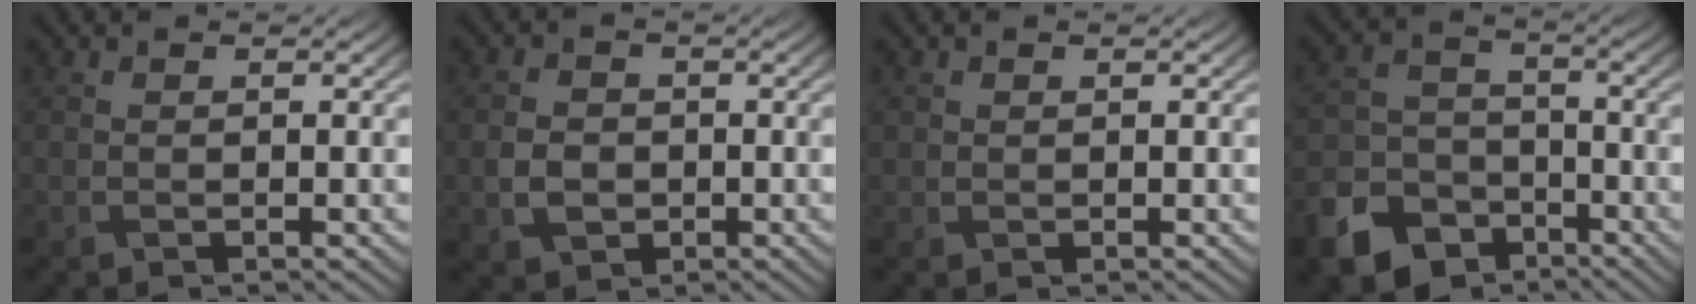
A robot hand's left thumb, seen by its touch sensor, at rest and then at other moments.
{"total": 3.6, "force": [-0.8, 2.9, 1.9], "torque": [-0.046, -0.003, -0.014]}
{"total": 0.7, "force": [0.2, 0.7, 0.1], "torque": [-0.001, -0.002, 0.005]}
{"total": 10.3, "force": [-6.6, 6.6, 4.3], "torque": [-0.112, -0.026, -0.130]}